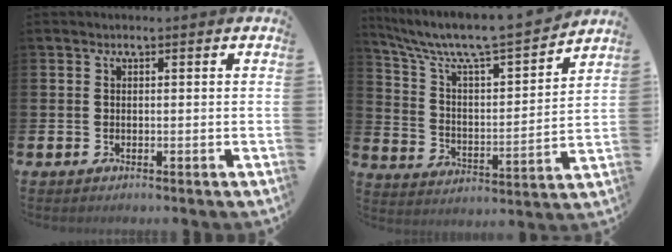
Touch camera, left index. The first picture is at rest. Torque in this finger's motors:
{"motor_torque": [0.90, -1.24, 0.32, 0.19]}